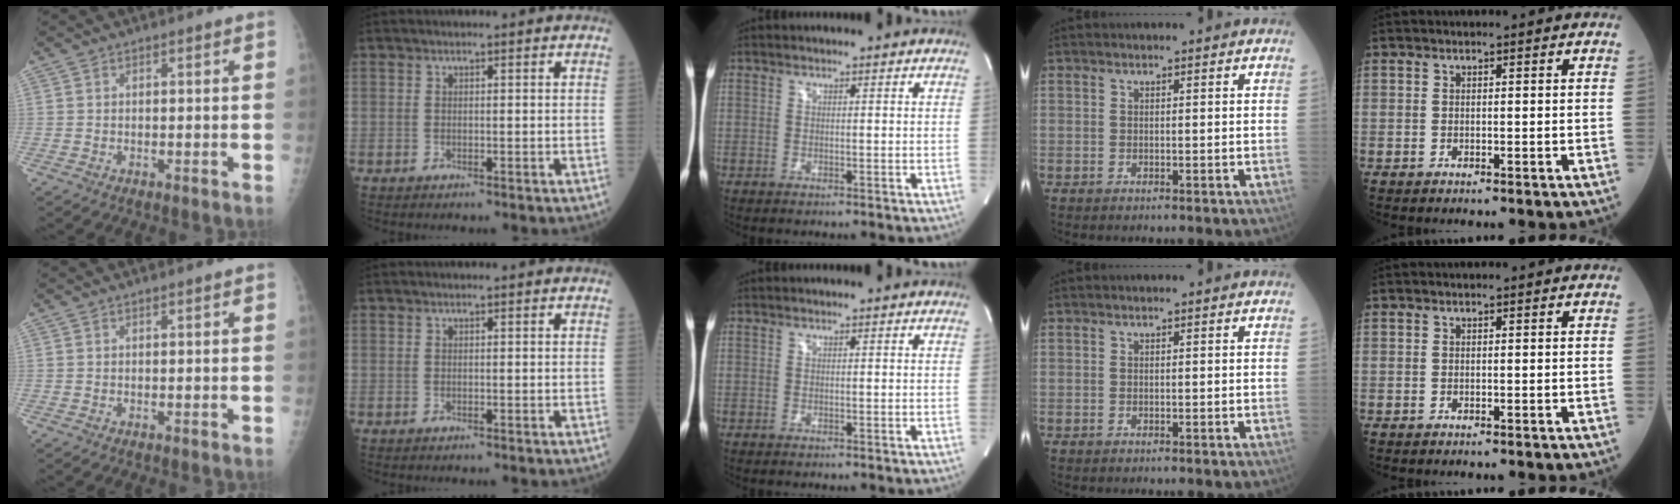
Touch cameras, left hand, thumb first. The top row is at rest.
{}